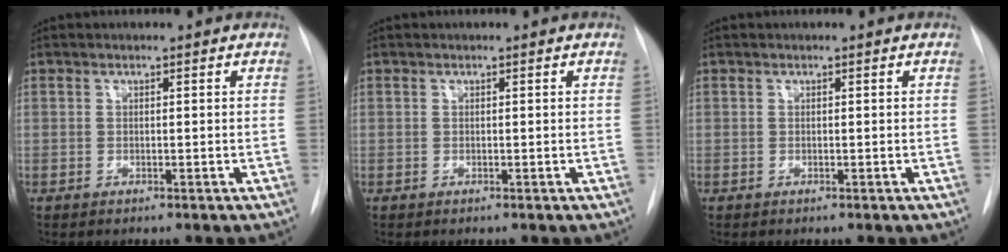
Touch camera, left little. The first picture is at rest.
{"total": 0.0}
{"total": 0.0}